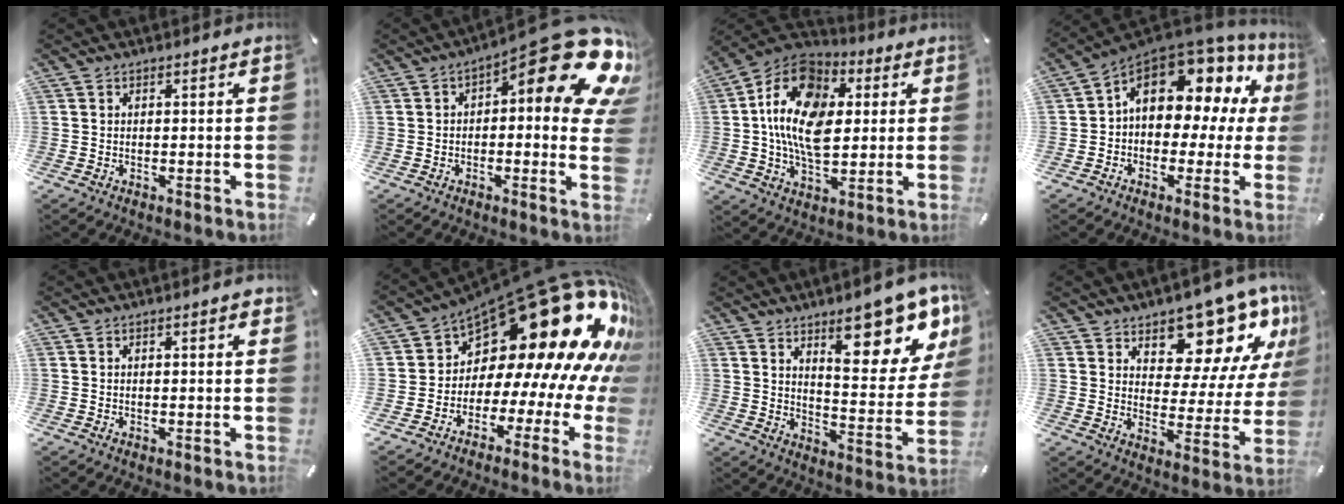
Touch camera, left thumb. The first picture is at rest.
{"total": 18.3, "force": [8.4, 6.0, 15.1], "torque": [-0.183, -0.081, 0.133]}
{"total": 18.2, "force": [2.6, 12.2, 13.2], "torque": [-0.272, 0.000, 0.040]}
{"total": 13.0, "force": [5.8, 8.1, 8.4], "torque": [-0.124, -0.047, 0.097]}
{"total": 1.1, "force": [0.4, 0.2, 1.0], "torque": [-0.021, 0.001, 0.006]}
{"total": 27.0, "force": [12.9, 12.7, 20.0], "torque": [-0.281, -0.129, 0.250]}
{"total": 17.8, "force": [11.8, 6.5, 11.7], "torque": [-0.144, -0.092, 0.191]}
{"total": 14.6, "force": [11.2, 7.5, 5.7], "torque": [-0.068, -0.104, 0.193]}